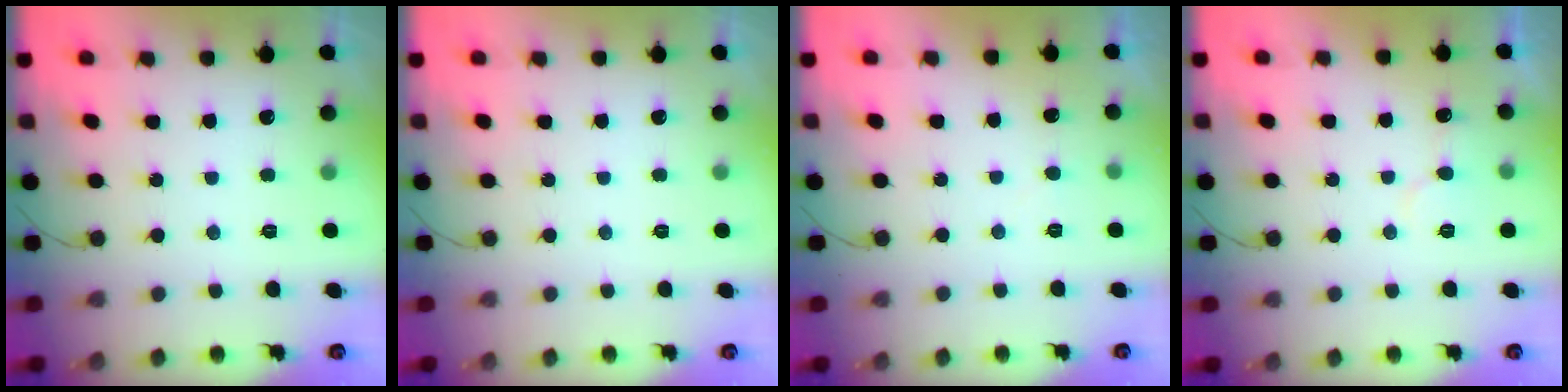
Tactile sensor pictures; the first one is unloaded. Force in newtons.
{"total": 0.0}
{"total": 2.6, "press": 2.6, "slide": 0.3}
{"total": 6.0, "press": 6.0, "slide": 0.2}